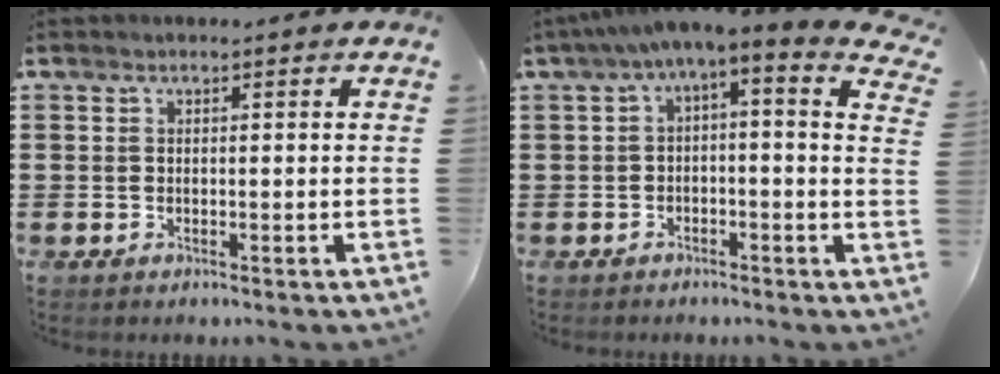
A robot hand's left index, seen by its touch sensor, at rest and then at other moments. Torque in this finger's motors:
{"motor_torque": [2.14, 0.00, 1.05, 0.15]}